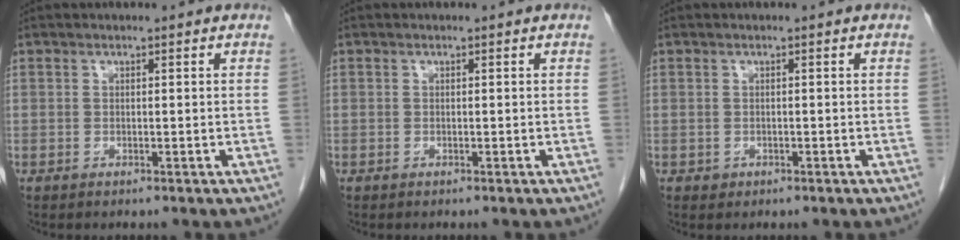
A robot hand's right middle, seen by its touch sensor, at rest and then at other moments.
{"total": 0.0}
{"total": 0.7, "force": [-0.3, 0.6, 0.1], "torque": [-0.004, 0.001, 0.000]}